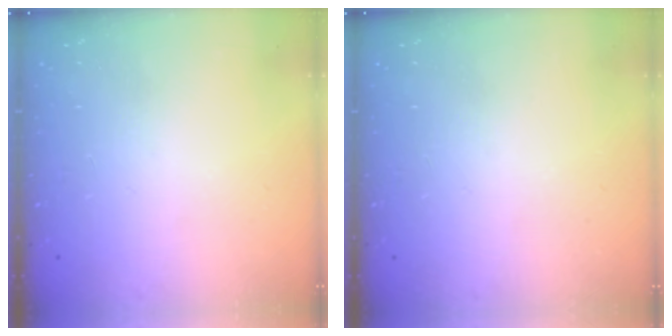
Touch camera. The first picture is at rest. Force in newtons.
{"total": 0.0}